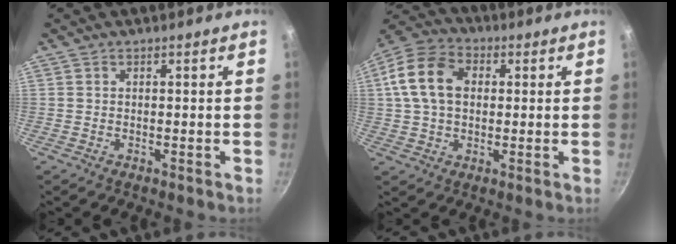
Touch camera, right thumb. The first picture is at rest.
{"total": 12.5, "force": [2.1, 9.0, 8.5], "torque": [-0.142, 0.018, 0.023]}